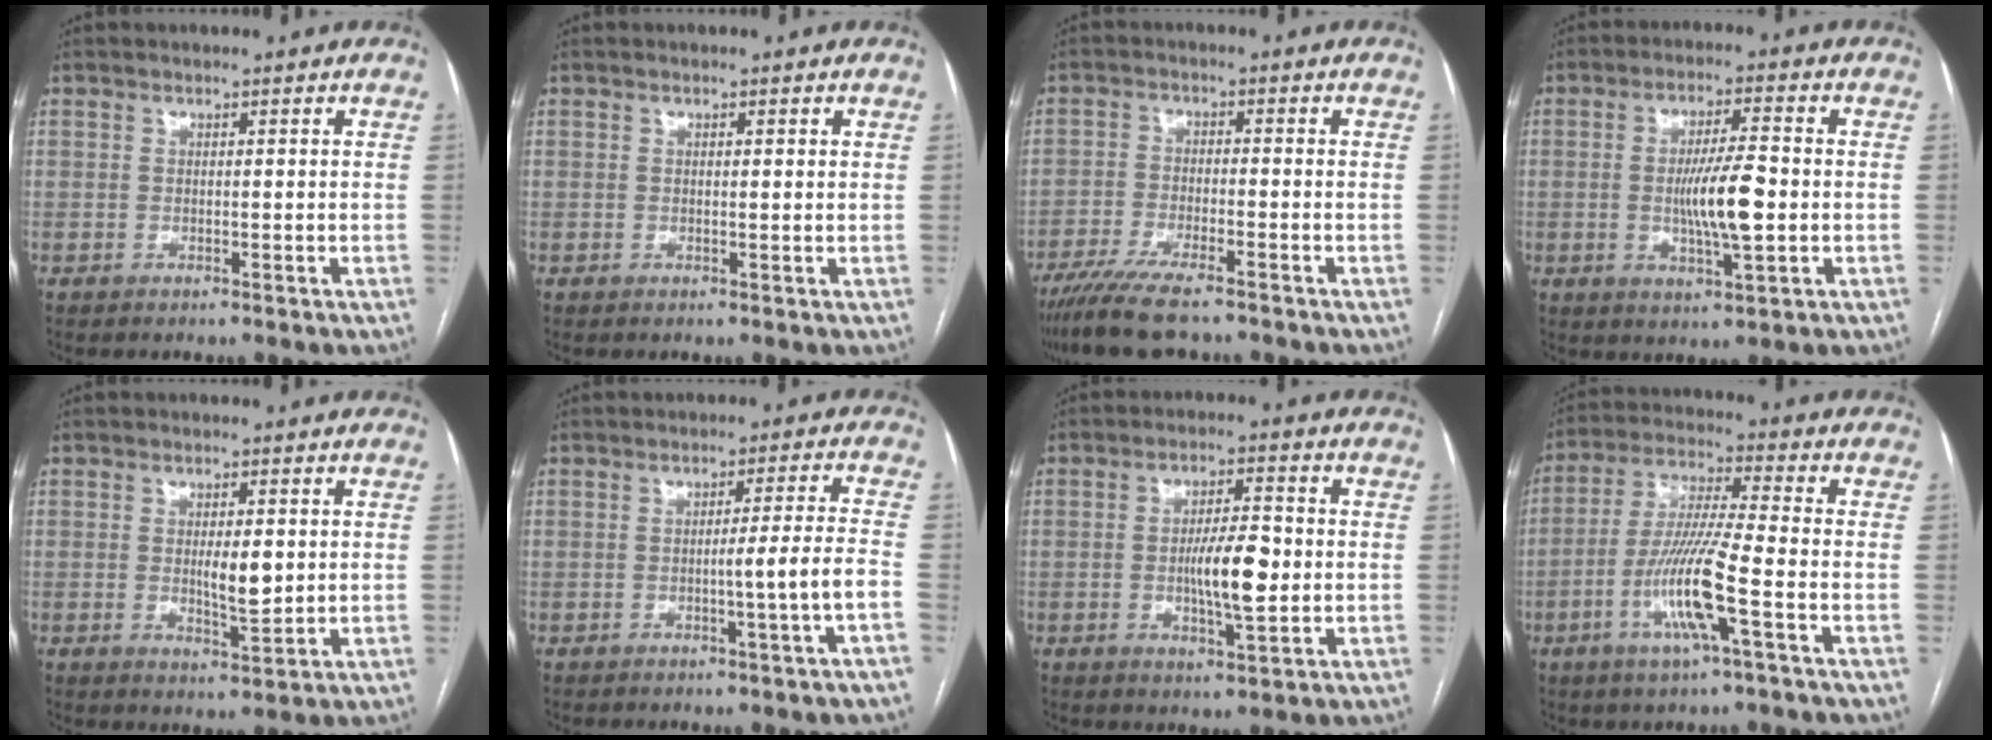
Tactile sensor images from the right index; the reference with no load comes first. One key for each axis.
{"total": 0.8, "fx": 0.3, "fy": 0.1, "fz": 0.7, "tx": -0.014, "ty": 0.001, "tz": 0.003}
{"total": 9.8, "fx": -8.0, "fy": 1.2, "fz": 5.5, "tx": -0.093, "ty": -0.025, "tz": -0.132}
{"total": 8.5, "fx": -0.9, "fy": 1.2, "fz": 8.4, "tx": -0.152, "ty": -0.002, "tz": -0.016}
{"total": 4.6, "fx": 0.4, "fy": 1.2, "fz": 4.4, "tx": -0.072, "ty": -0.007, "tz": 0.008}
{"total": 5.3, "fx": -1.8, "fy": -1.4, "fz": 4.8, "tx": -0.067, "ty": 0.000, "tz": -0.027}
{"total": 7.9, "fx": -0.8, "fy": 1.7, "fz": 7.6, "tx": -0.135, "ty": 0.001, "tz": -0.013}
{"total": 11.7, "fx": -4.1, "fy": -0.1, "fz": 11.0, "tx": -0.222, "ty": -0.008, "tz": -0.083}